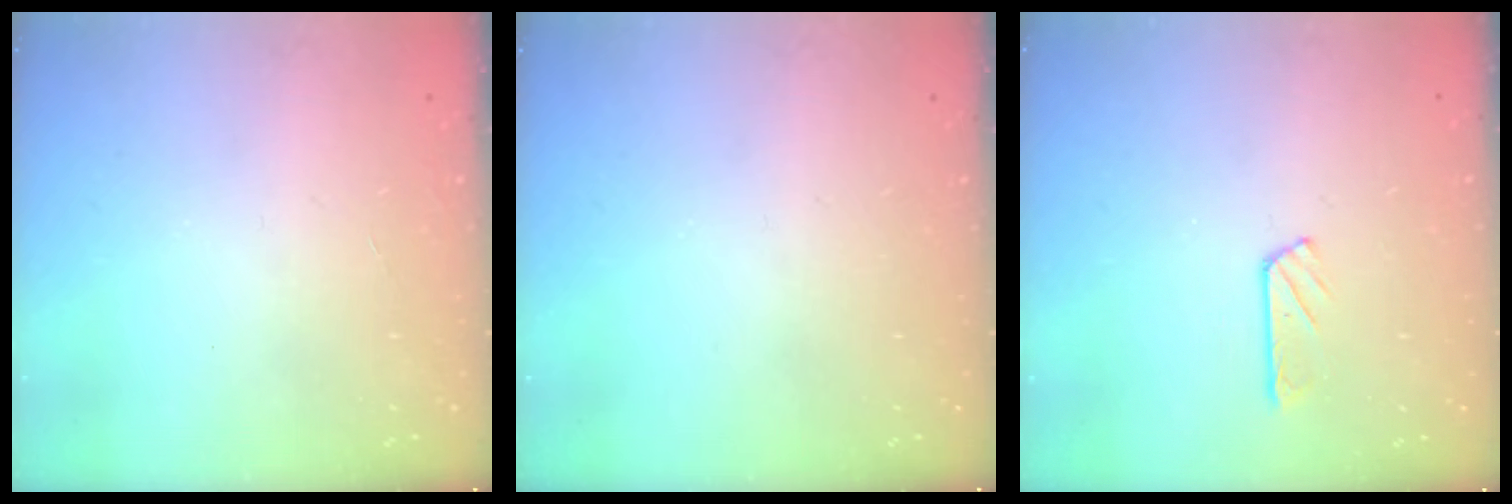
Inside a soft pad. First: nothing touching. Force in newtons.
{"total": 0.0}
{"total": 2.9, "press": 2.9, "slide": 0.3}